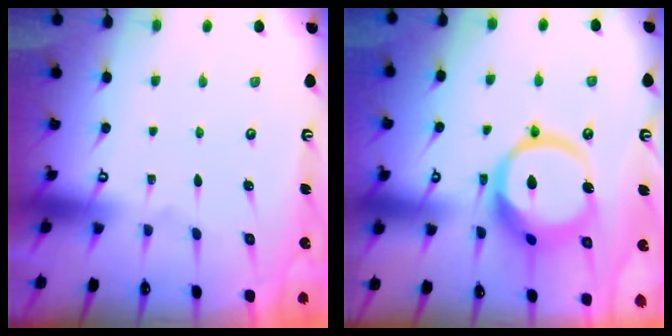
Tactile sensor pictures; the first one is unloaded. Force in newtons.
{"total": 16.2, "press": 16.0, "slide": 2.1}